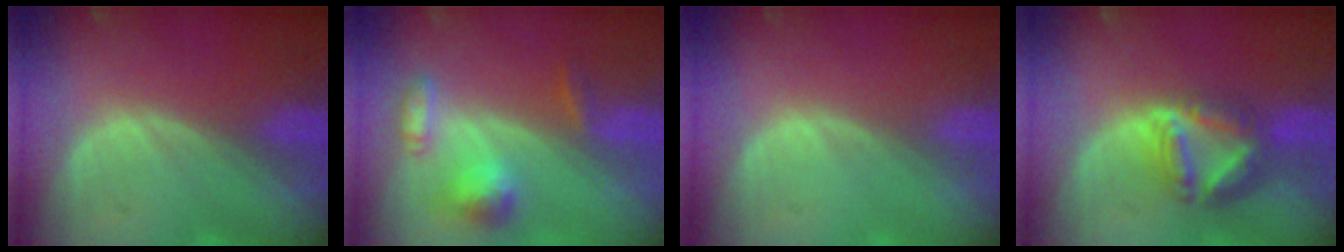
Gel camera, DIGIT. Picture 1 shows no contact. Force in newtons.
{"total": 5.8, "press": 5.3, "slide": 2.3}
{"total": 0.0}
{"total": 7.7, "press": 6.7, "slide": 3.7}